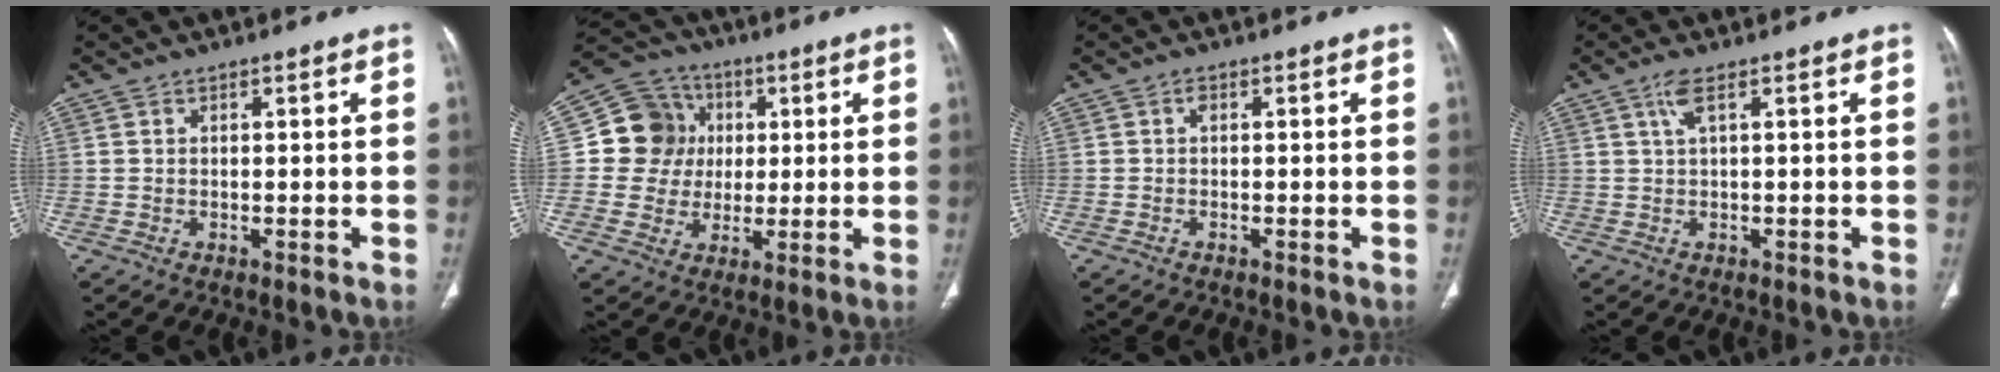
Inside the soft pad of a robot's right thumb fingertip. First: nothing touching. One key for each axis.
{"total": 11.6, "fx": 1.7, "fy": 10.8, "fz": 3.8, "tx": -0.035, "ty": 0.010, "tz": 0.024}
{"total": 0.8, "fx": -0.1, "fy": 0.5, "fz": 0.6, "tx": -0.008, "ty": 0.003, "tz": -0.006}
{"total": 2.2, "fx": 0.8, "fy": 0.3, "fz": 2.0, "tx": -0.055, "ty": 0.010, "tz": 0.021}